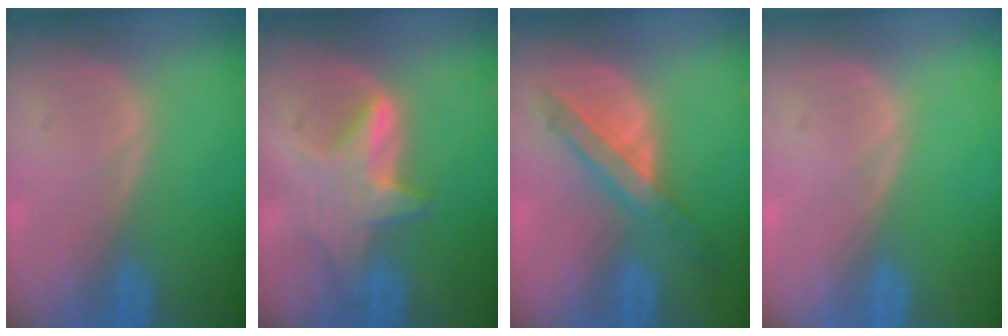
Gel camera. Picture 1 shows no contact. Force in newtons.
{"total": 5.8, "press": 5.8, "slide": 0.9}
{"total": 6.0, "press": 5.8, "slide": 1.3}
{"total": 0.0}